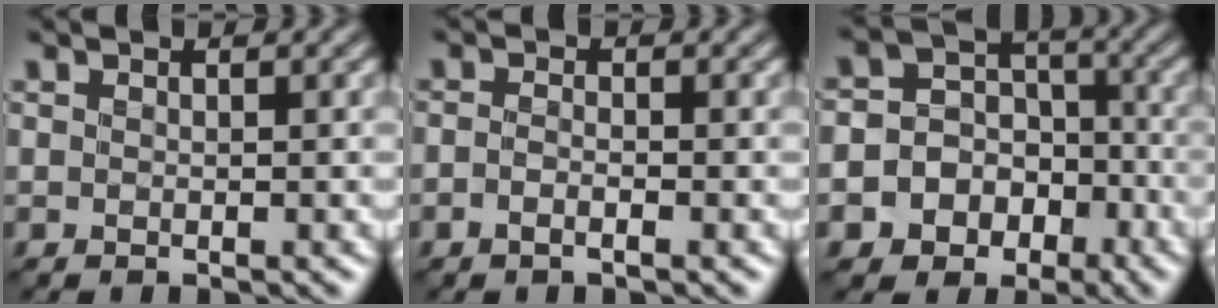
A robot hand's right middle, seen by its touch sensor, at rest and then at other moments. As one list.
[{"total": 1.1, "force": [-0.6, 0.4, 0.9], "torque": [-0.019, -0.002, -0.013]}, {"total": 10.0, "force": [-5.1, 8.3, 2.1], "torque": [-0.043, -0.005, -0.096]}]